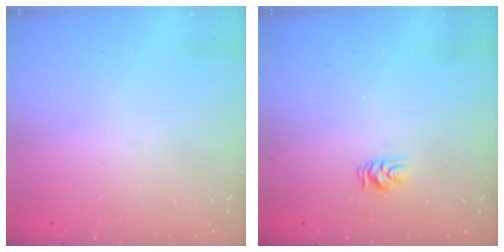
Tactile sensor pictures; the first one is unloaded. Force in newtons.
{"total": 5.2, "press": 5.2, "slide": 0.5}